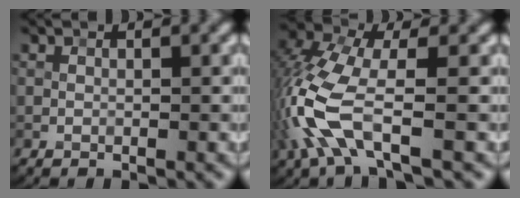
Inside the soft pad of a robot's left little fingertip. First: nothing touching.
{"total": 7.0, "force": [-2.8, 2.5, 5.9], "torque": [-0.168, 0.005, -0.069]}